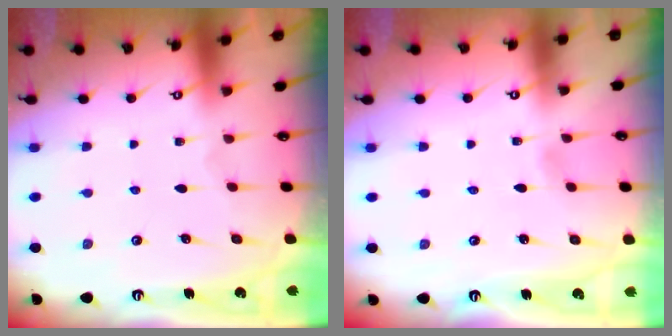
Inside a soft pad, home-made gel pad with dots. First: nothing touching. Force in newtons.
{"total": 1.8, "press": 1.7, "slide": 0.2}